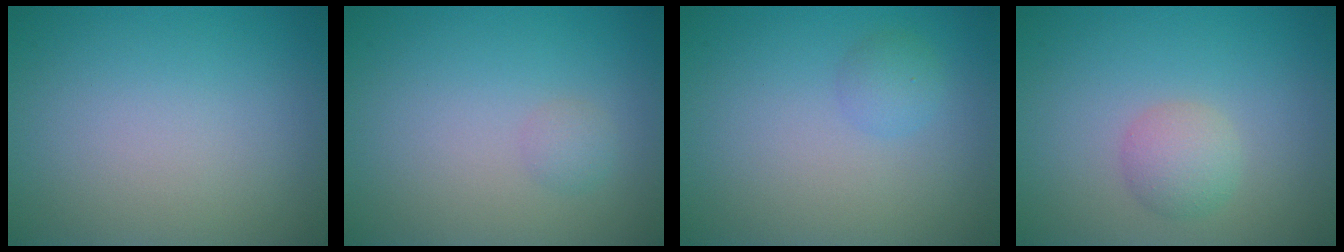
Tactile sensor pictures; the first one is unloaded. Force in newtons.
{"total": 1.0, "press": 1.0, "slide": 0.0}
{"total": 1.4, "press": 1.3, "slide": 0.2}
{"total": 2.3, "press": 2.3, "slide": 0.0}